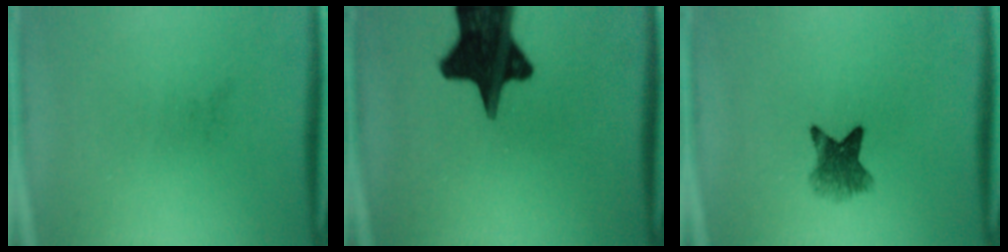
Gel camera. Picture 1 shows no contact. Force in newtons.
{"total": 18.9}
{"total": 5.5}